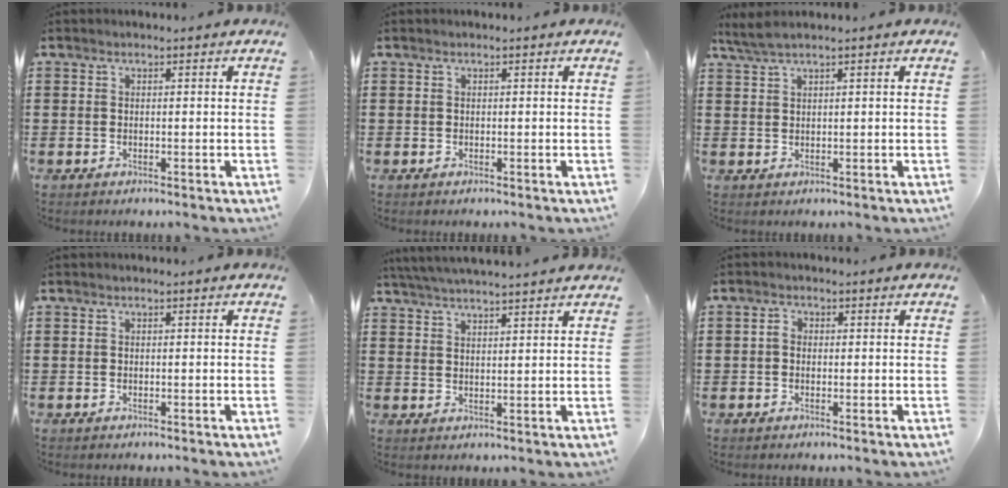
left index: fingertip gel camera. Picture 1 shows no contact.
{"total": 0.0}
{"total": 2.1, "force": [1.4, 0.0, 1.6], "torque": [-0.032, 0.000, 0.026]}
{"total": 0.0}
{"total": 3.9, "force": [3.8, -0.6, 0.8], "torque": [-0.028, -0.014, 0.068]}
{"total": 1.5, "force": [0.0, 1.1, 1.0], "torque": [-0.022, 0.007, -0.002]}